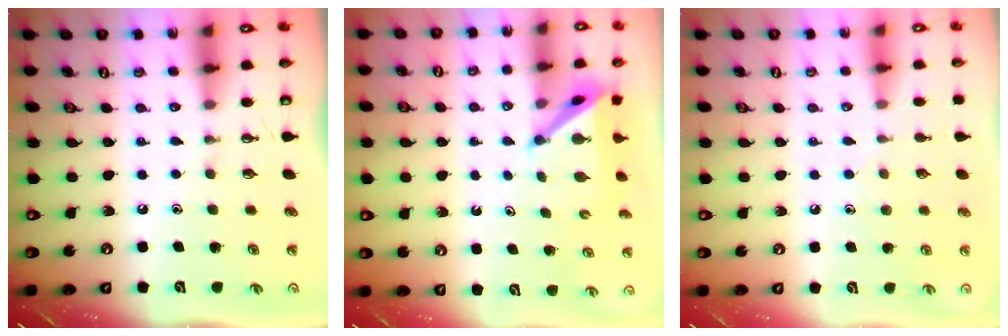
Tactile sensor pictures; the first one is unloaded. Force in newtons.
{"total": 5.1, "press": 5.0, "slide": 0.1}
{"total": 5.7, "press": 5.6, "slide": 0.7}